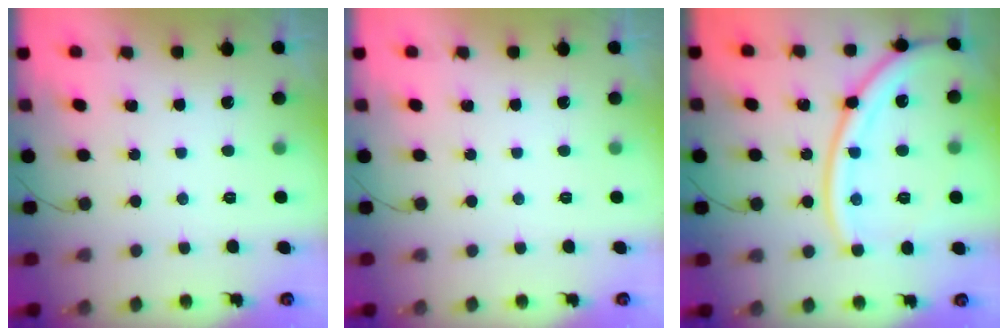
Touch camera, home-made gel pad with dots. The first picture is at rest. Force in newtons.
{"total": 0.0}
{"total": 18.4, "press": 18.3, "slide": 2.1}